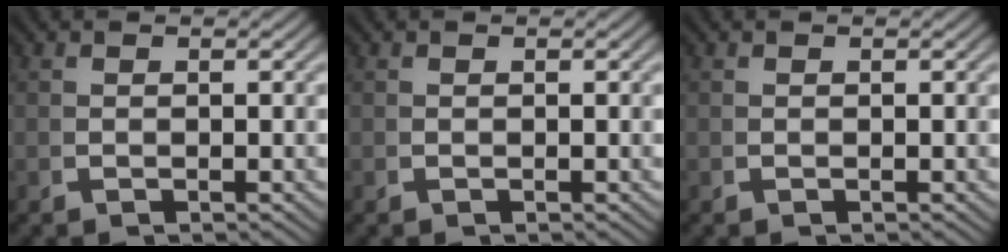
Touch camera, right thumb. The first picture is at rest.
{"total": 0.0}
{"total": 0.0}